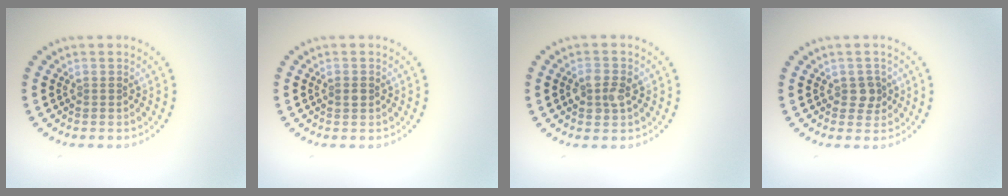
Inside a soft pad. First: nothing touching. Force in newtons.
{"total": 1.1, "press": 1.1, "slide": 0.1}
{"total": 2.1, "press": 2.1, "slide": 0.1}
{"total": 1.5, "press": 1.4, "slide": 0.5}